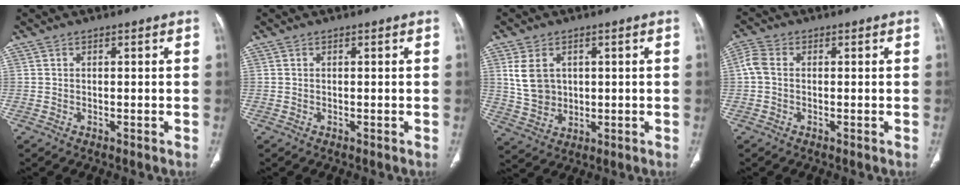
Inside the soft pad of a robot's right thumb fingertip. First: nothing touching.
{"total": 0.0}
{"total": 6.9, "force": [1.9, 5.3, 4.0], "torque": [-0.064, -0.004, 0.051]}
{"total": 3.3, "force": [-0.1, 2.3, 2.4], "torque": [-0.060, 0.009, -0.010]}